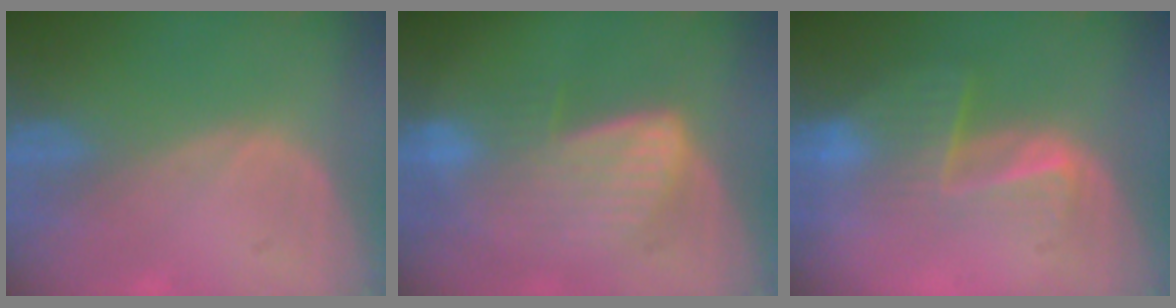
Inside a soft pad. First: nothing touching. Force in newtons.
{"total": 7.1, "press": 7.0, "slide": 1.1}
{"total": 6.9, "press": 6.0, "slide": 3.5}